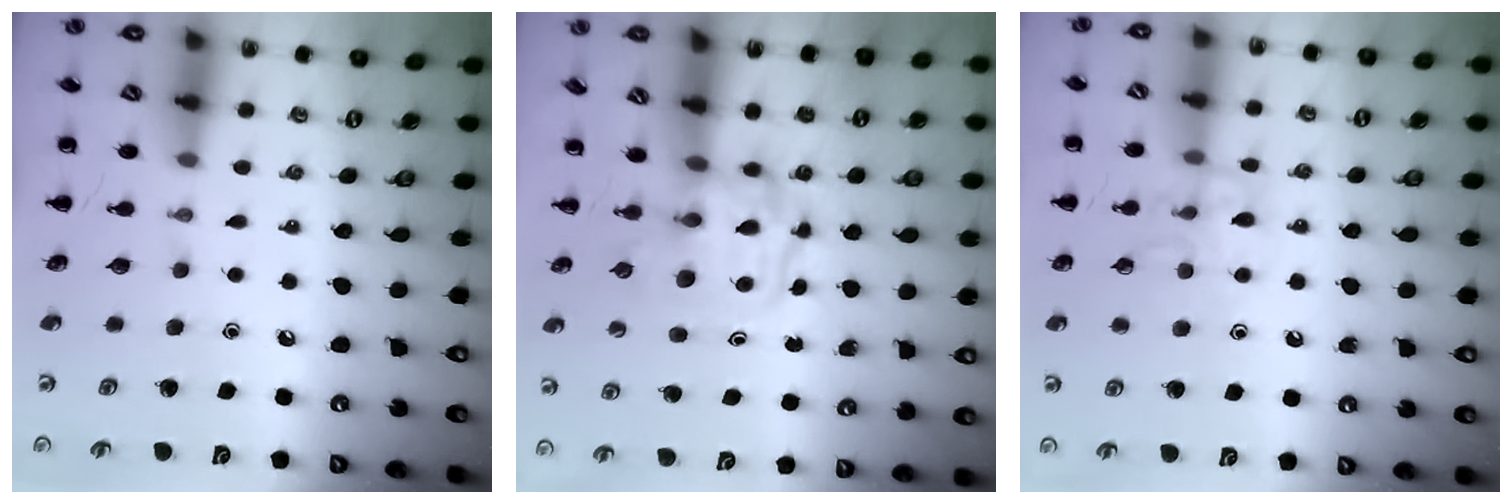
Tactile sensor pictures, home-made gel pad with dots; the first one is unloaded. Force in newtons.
{"total": 3.1, "press": 3.1, "slide": 0.4}
{"total": 10.7, "press": 10.7, "slide": 1.0}